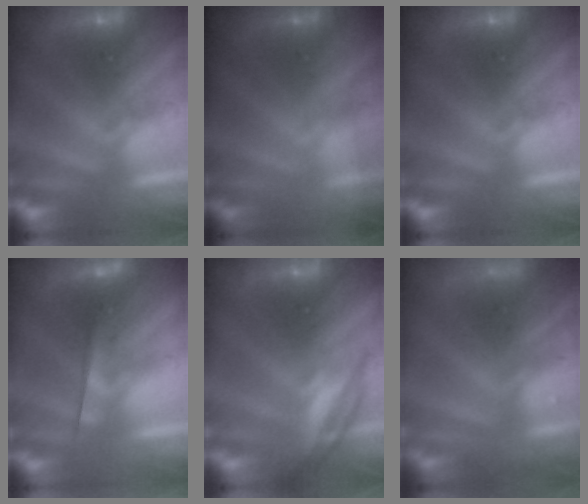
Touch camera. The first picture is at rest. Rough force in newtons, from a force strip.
{"total": 1.7}
{"total": 0.0}
{"total": 4.5}
{"total": 2.4}
{"total": 7.4}